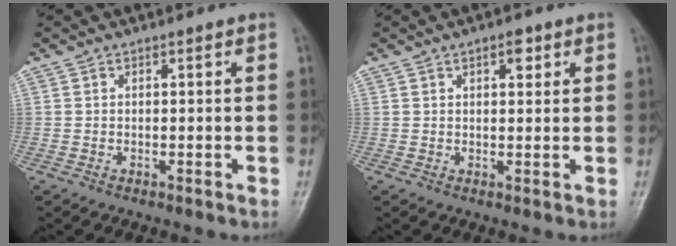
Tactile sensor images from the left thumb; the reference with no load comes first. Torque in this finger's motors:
{"motor_torque": [-0.01, 0.08, -0.33, -0.09, 0.07]}